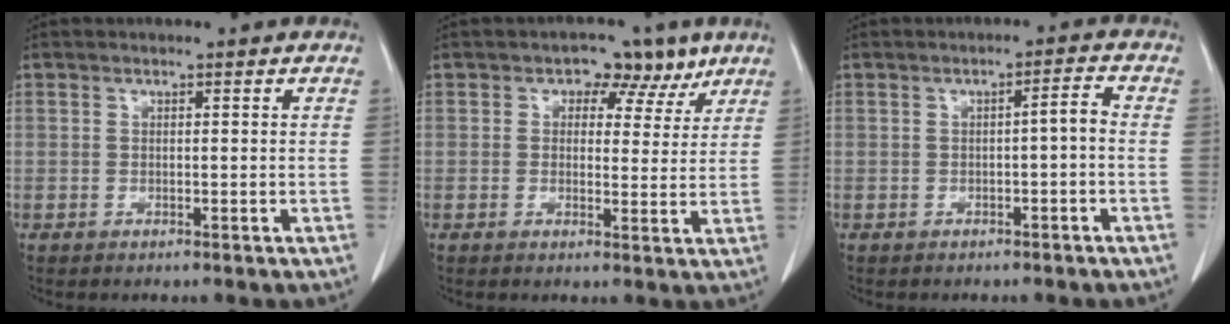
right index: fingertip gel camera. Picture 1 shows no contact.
{"total": 5.5, "force": [3.0, 3.9, 2.5], "torque": [-0.012, 0.011, 0.033]}
{"total": 2.4, "force": [-0.6, 0.3, 2.3], "torque": [-0.031, 0.008, -0.011]}